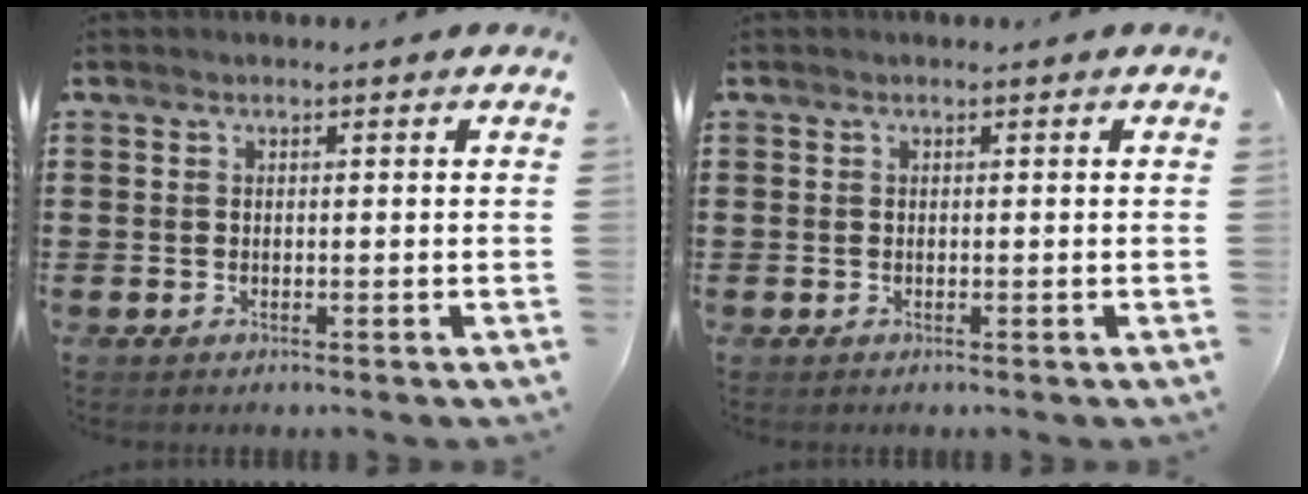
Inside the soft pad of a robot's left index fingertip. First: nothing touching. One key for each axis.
{"total": 0.0}